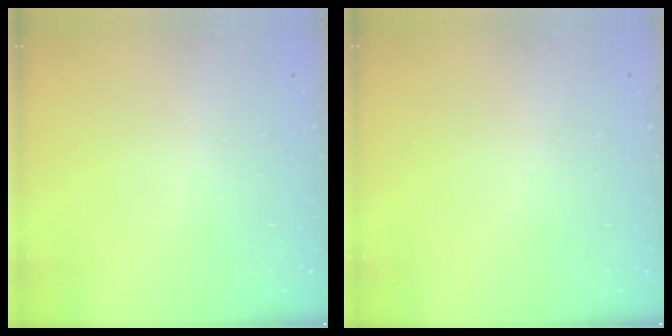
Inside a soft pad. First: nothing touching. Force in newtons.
{"total": 0.0}